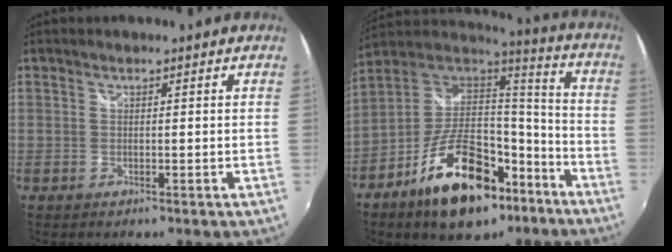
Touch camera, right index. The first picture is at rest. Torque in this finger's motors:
{"motor_torque": [1.13, -1.01, 1.05, 0.21]}